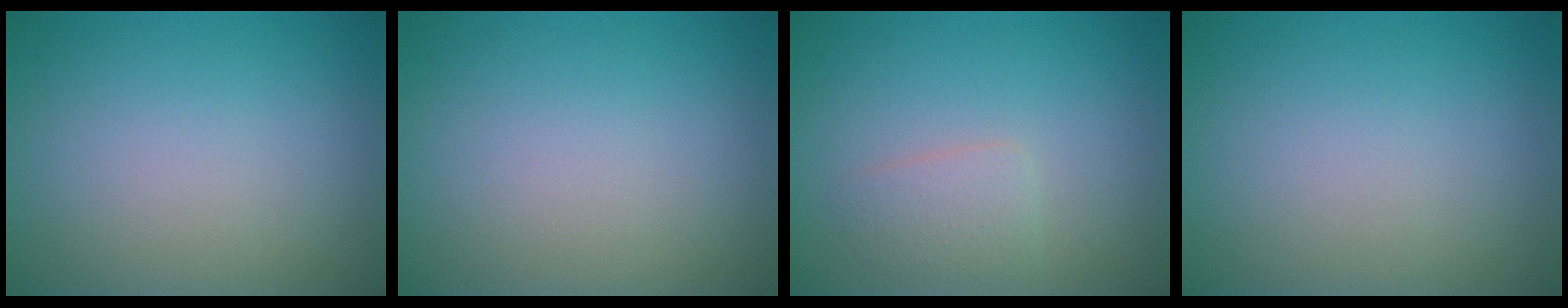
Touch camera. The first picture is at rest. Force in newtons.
{"total": 0.0}
{"total": 1.7, "press": 1.7, "slide": 0.1}
{"total": 0.0}